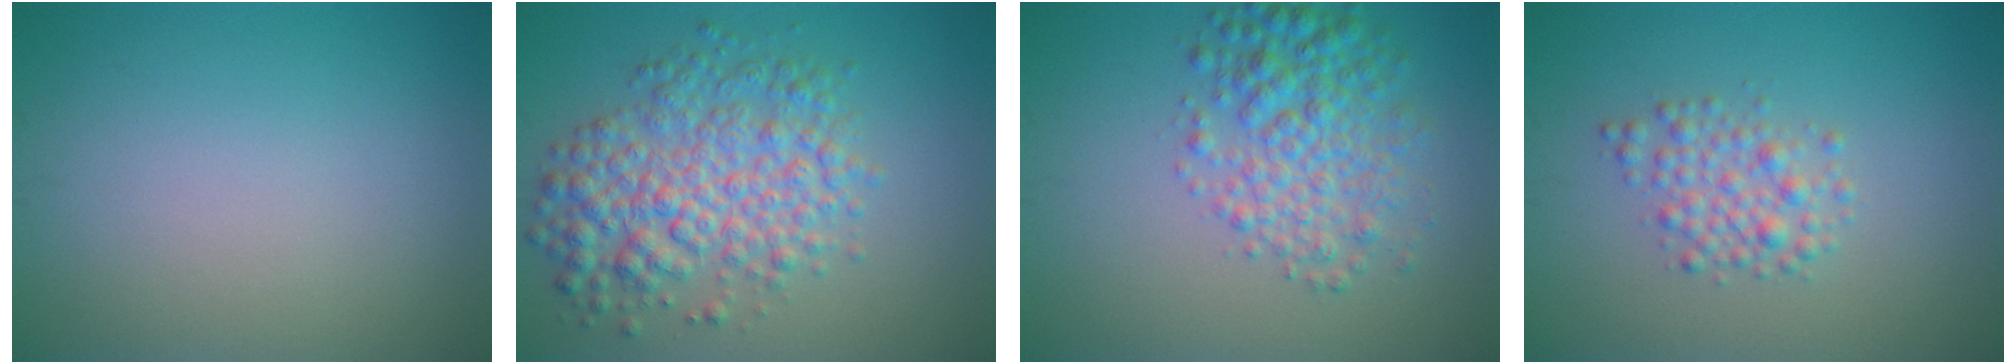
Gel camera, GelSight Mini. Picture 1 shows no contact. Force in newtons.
{"total": 6.2, "press": 6.2, "slide": 0.0}
{"total": 4.9, "press": 4.9, "slide": 0.1}
{"total": 2.6, "press": 2.6, "slide": 0.0}